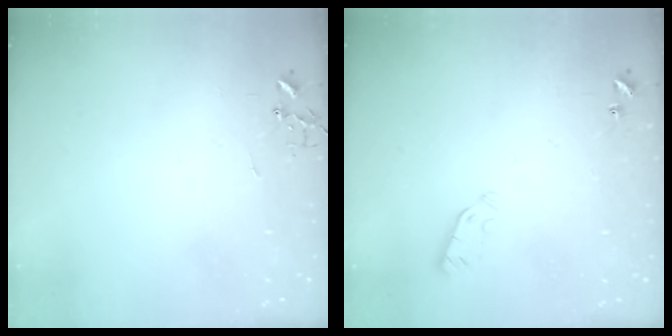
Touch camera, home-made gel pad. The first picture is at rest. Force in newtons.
{"total": 3.3, "press": 3.1, "slide": 1.0}